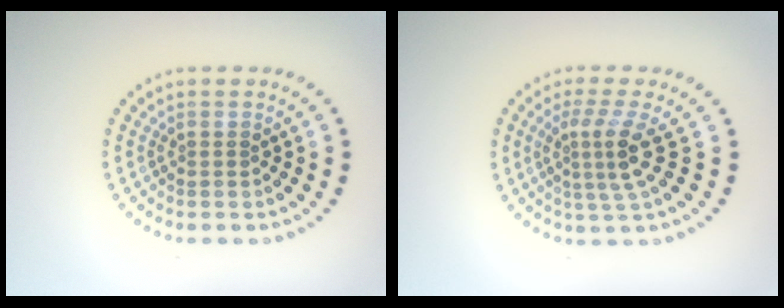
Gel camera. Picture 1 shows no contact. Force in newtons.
{"total": 3.5, "press": 2.4, "slide": 2.5}